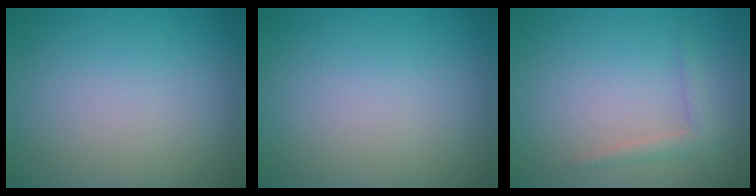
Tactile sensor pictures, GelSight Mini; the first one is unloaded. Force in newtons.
{"total": 0.0}
{"total": 1.5, "press": 1.4, "slide": 0.1}